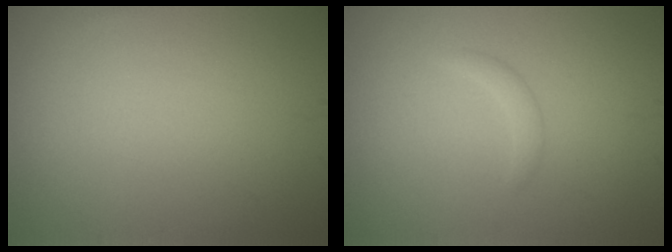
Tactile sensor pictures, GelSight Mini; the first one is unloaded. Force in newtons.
{"total": 1.0, "press": 1.0, "slide": 0.0}